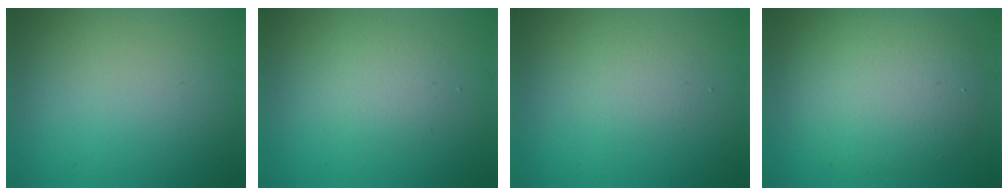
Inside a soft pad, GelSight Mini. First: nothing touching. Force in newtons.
{"total": 1.8, "press": 1.8, "slide": 0.1}
{"total": 1.4, "press": 1.4, "slide": 0.0}
{"total": 6.9, "press": 6.9, "slide": 0.6}